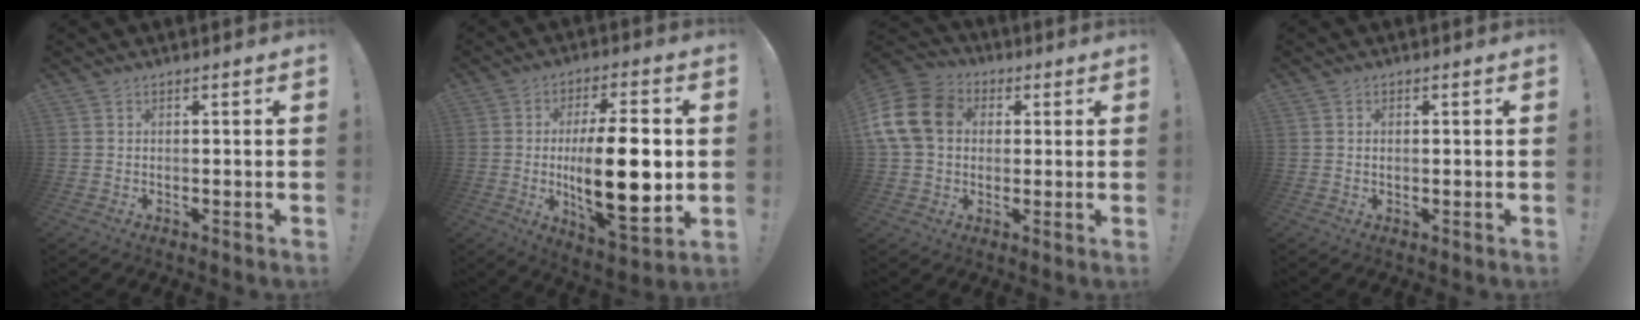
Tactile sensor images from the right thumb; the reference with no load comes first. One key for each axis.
{"total": 21.4, "fx": -0.3, "fy": 7.4, "fz": 20.0, "tx": -0.323, "ty": -0.012, "tz": -0.004}
{"total": 16.7, "fx": 2.4, "fy": 13.0, "fz": 10.1, "tx": -0.186, "ty": 0.006, "tz": 0.048}
{"total": 0.8, "fx": 0.1, "fy": 0.5, "fz": 0.6, "tx": -0.015, "ty": 0.004, "tz": 0.002}